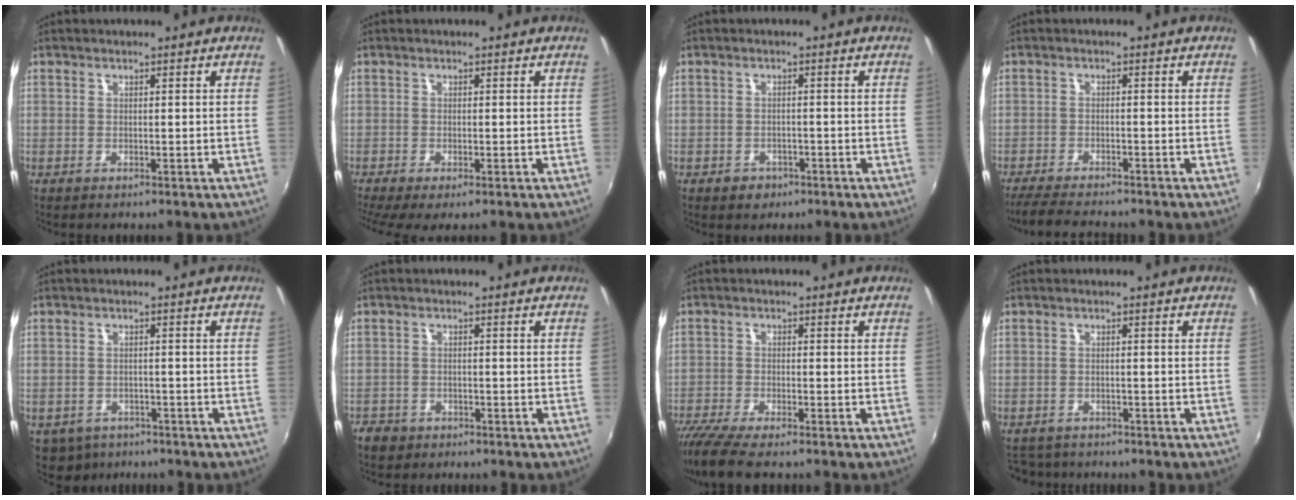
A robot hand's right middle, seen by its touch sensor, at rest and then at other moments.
{"total": 3.3, "force": [-2.3, 0.5, 2.2], "torque": [-0.050, -0.018, -0.040]}
{"total": 2.8, "force": [-1.6, 2.2, 0.7], "torque": [-0.019, 0.000, -0.022]}
{"total": 7.5, "force": [-6.9, 1.0, 2.9], "torque": [-0.081, -0.020, -0.117]}
{"total": 6.4, "force": [-4.1, 4.3, 2.3], "torque": [-0.061, -0.019, -0.058]}
{"total": 3.4, "force": [-2.3, 2.3, 0.8], "torque": [-0.030, -0.003, -0.040]}
{"total": 7.9, "force": [-6.8, 0.7, 4.0], "torque": [-0.106, -0.036, -0.124]}
{"total": 4.5, "force": [-4.1, 1.8, 0.7], "torque": [-0.028, -0.007, -0.067]}